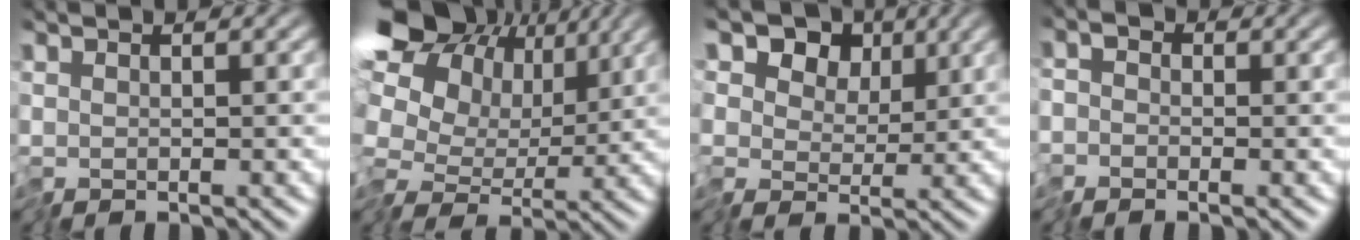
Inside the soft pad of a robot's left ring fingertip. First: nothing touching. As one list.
[{"total": 13.3, "force": [1.9, 10.8, 7.5], "torque": [-0.154, 0.016, 0.024]}, {"total": 7.5, "force": [2.5, 5.9, 4.0], "torque": [-0.050, 0.027, 0.011]}, {"total": 1.7, "force": [-1.1, 1.2, 0.5], "torque": [-0.008, 0.000, -0.027]}]